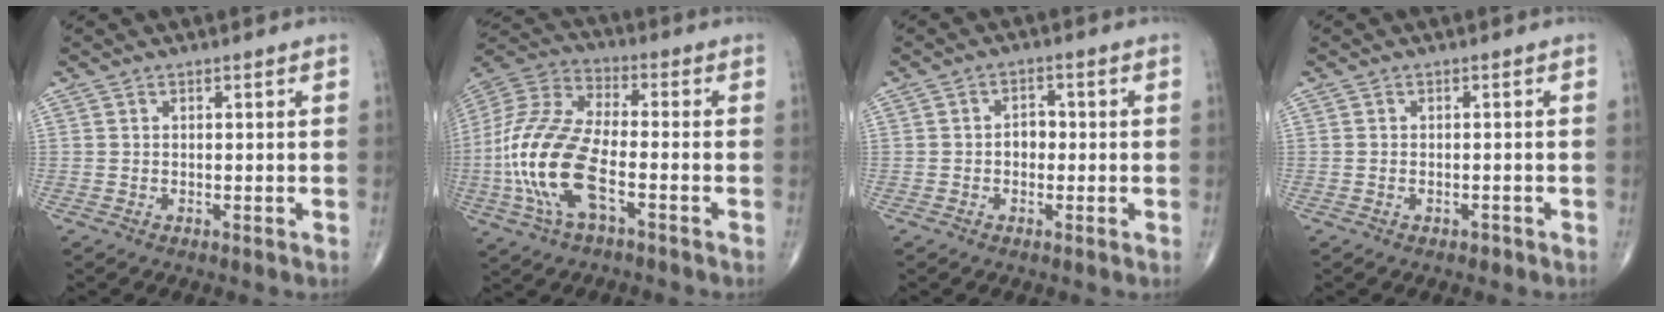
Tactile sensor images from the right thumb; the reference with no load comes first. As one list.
[{"total": 18.5, "force": [-5.1, 7.8, 16.0], "torque": [-0.357, 0.024, -0.098]}, {"total": 2.7, "force": [-0.4, 2.1, 1.8], "torque": [-0.011, 0.012, -0.013]}, {"total": 1.0, "force": [-0.6, 0.6, 0.5], "torque": [-0.009, 0.008, -0.007]}]